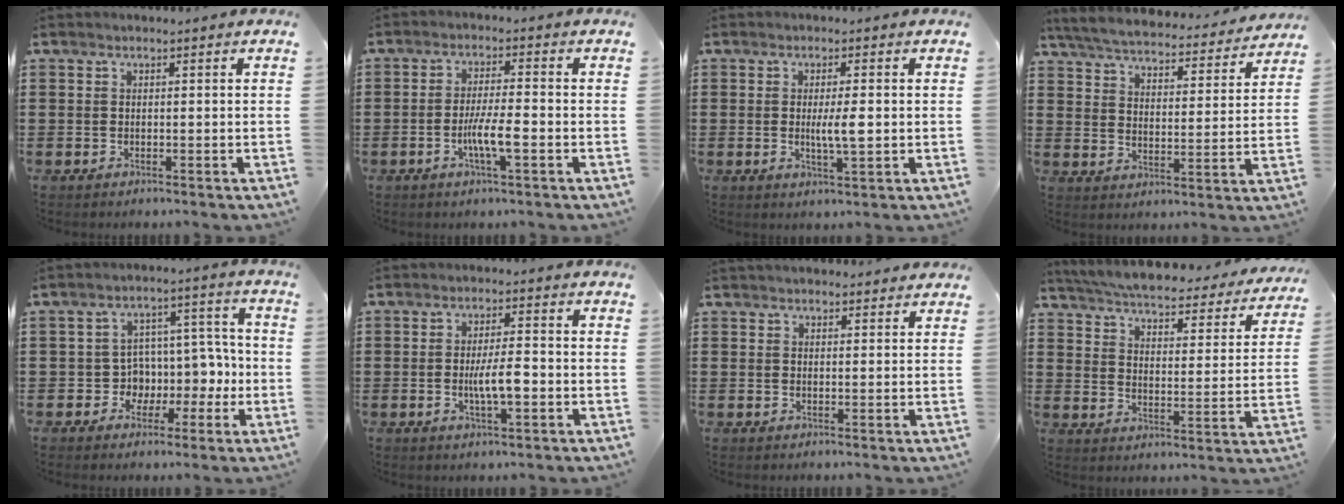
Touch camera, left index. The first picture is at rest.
{"total": 5.4, "force": [-1.7, 0.8, 5.1], "torque": [-0.100, -0.002, -0.035]}
{"total": 4.0, "force": [0.0, 0.7, 4.0], "torque": [-0.078, -0.006, -0.004]}
{"total": 5.0, "force": [4.9, 0.1, 1.0], "torque": [-0.045, -0.037, 0.081]}
{"total": 6.3, "force": [-0.7, 6.0, 2.0], "torque": [-0.054, -0.003, -0.008]}
{"total": 5.2, "force": [-1.0, 1.3, 4.9], "torque": [-0.099, 0.000, -0.023]}
{"total": 2.1, "force": [2.0, 0.8, 0.0], "torque": [-0.006, 0.002, 0.038]}
{"total": 4.9, "force": [4.7, -0.2, 1.5], "torque": [-0.055, -0.039, 0.074]}